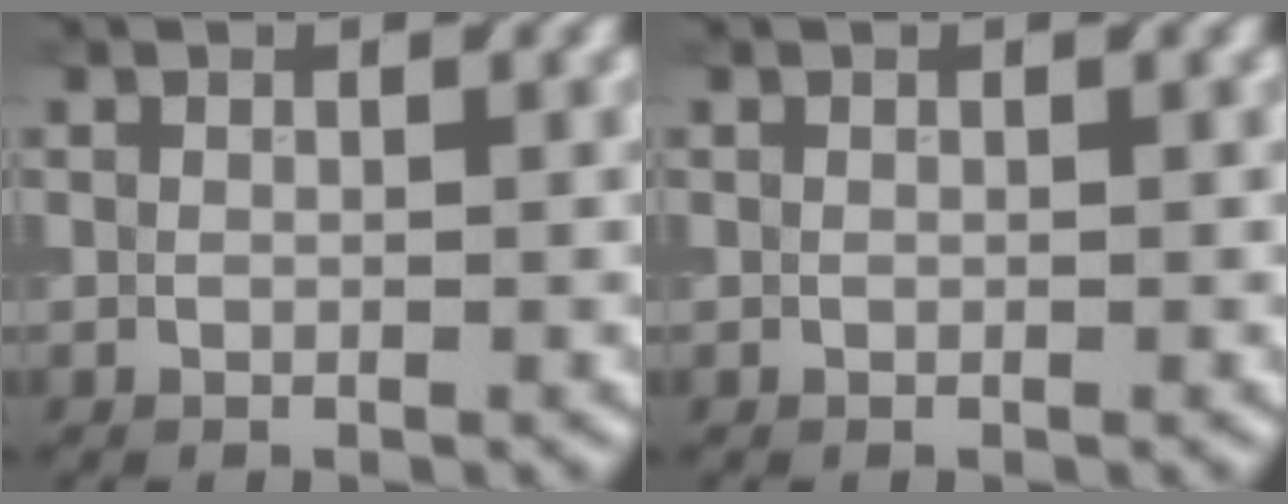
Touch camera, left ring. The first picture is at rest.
{"total": 0.0}